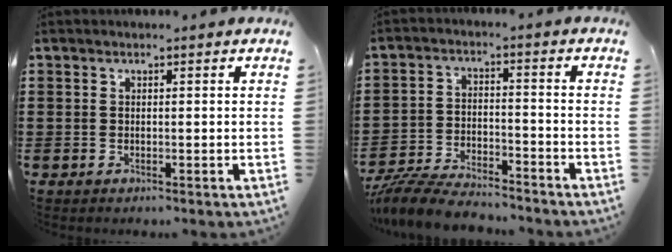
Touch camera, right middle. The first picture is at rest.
{"total": 7.2, "force": [-6.8, 1.0, 1.9], "torque": [-0.043, 0.008, -0.133]}